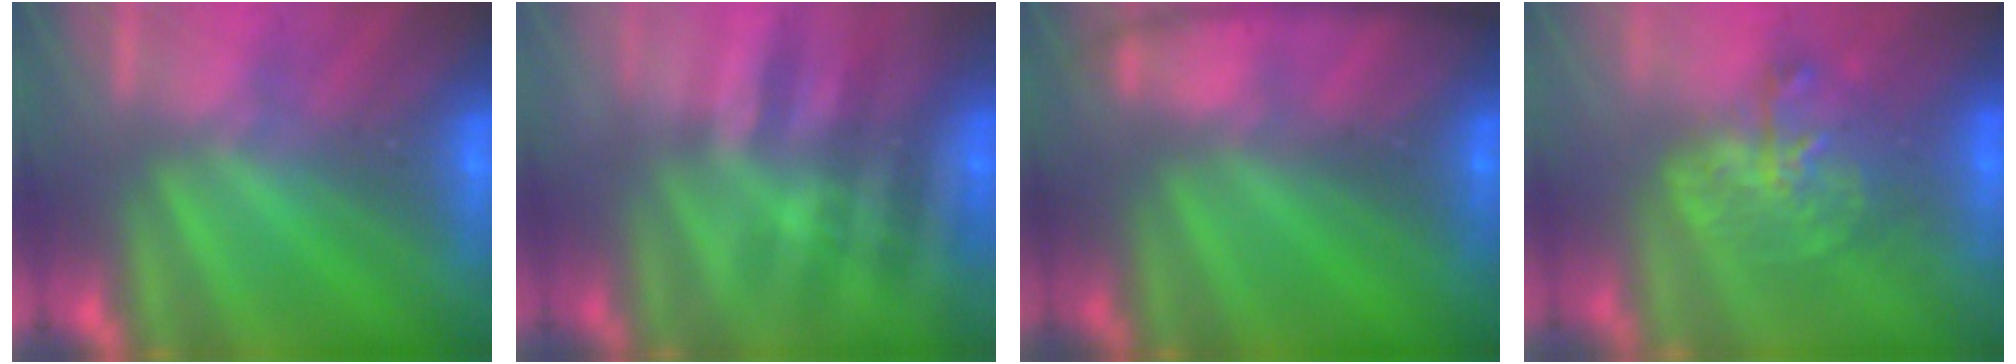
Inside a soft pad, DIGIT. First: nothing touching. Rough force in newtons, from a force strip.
{"total": 2.4}
{"total": 7.9}
{"total": 10.0}